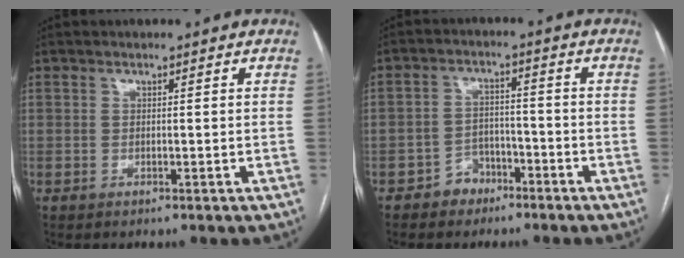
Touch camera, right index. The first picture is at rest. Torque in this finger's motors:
{"motor_torque": [-0.46, 0.21, -0.67, -0.21]}